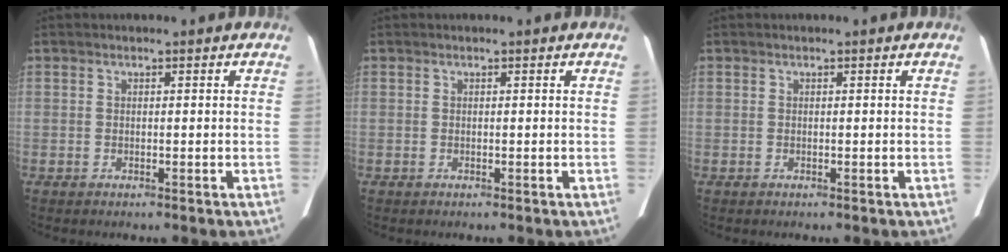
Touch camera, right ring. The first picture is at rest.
{"total": 0.0}
{"total": 0.0}